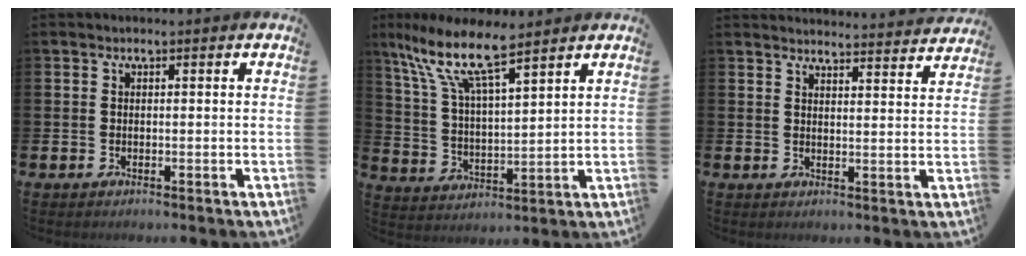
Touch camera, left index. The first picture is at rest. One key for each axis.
{"total": 10.6, "fx": 8.2, "fy": 2.6, "fz": 6.1, "tx": -0.143, "ty": -0.035, "tz": 0.141}
{"total": 3.8, "fx": 3.8, "fy": -0.2, "fz": 0.1, "tx": 0.002, "ty": -0.035, "tz": 0.066}